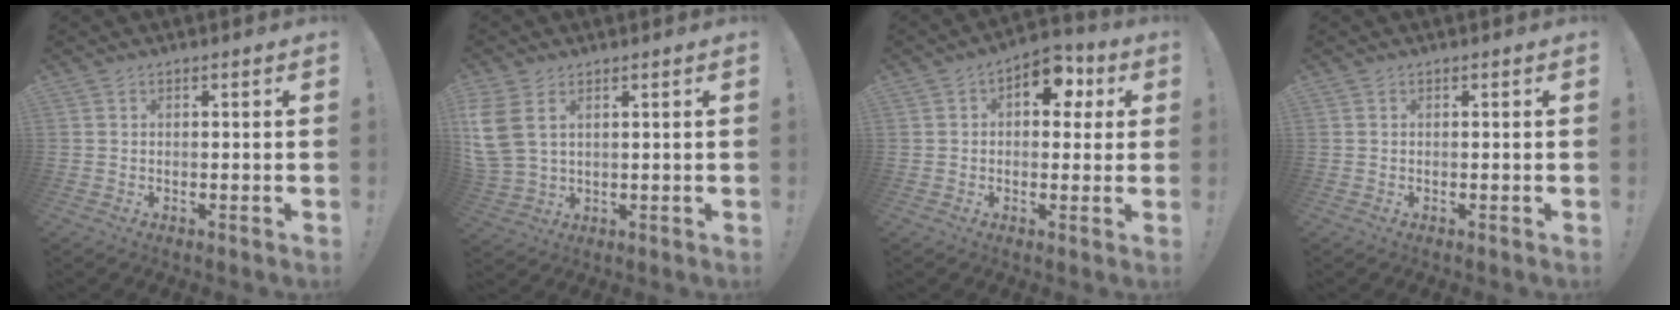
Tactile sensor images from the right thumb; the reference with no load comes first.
{"total": 8.1, "force": [3.8, 4.9, 5.3], "torque": [-0.125, -0.017, 0.075]}
{"total": 8.4, "force": [3.4, 5.6, 5.2], "torque": [-0.066, -0.010, 0.061]}
{"total": 0.0}